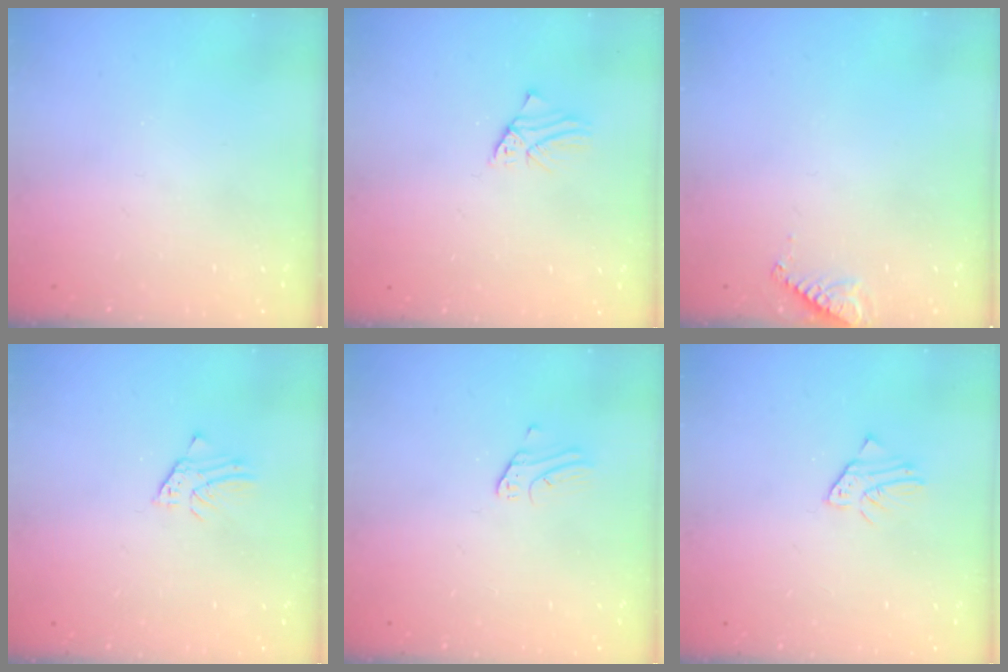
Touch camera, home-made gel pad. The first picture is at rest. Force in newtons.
{"total": 1.4, "press": 1.3, "slide": 0.1}
{"total": 8.5, "press": 8.5, "slide": 0.6}
{"total": 1.5, "press": 1.5, "slide": 0.1}
{"total": 1.3, "press": 1.3, "slide": 0.1}
{"total": 2.1, "press": 2.1, "slide": 0.2}